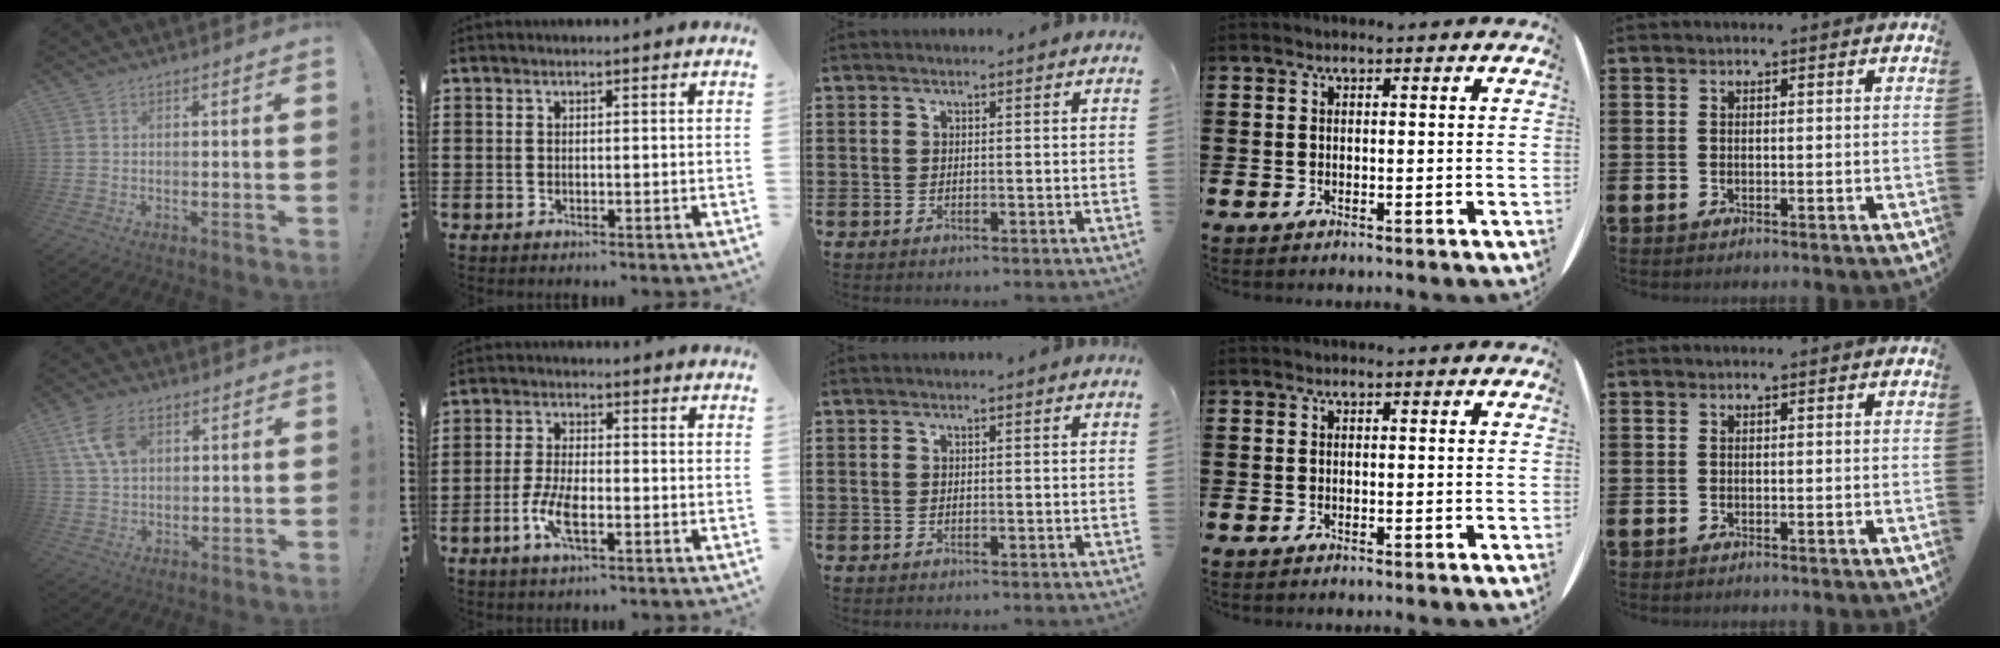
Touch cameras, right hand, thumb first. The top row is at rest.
{"thumb": {"total": 9.1, "force": [3.6, 5.7, 6.2], "torque": [-0.121, -0.003, 0.069]}, "index": {"total": 5.7, "force": [-2.1, 2.0, 4.8], "torque": [-0.108, -0.004, -0.043]}}